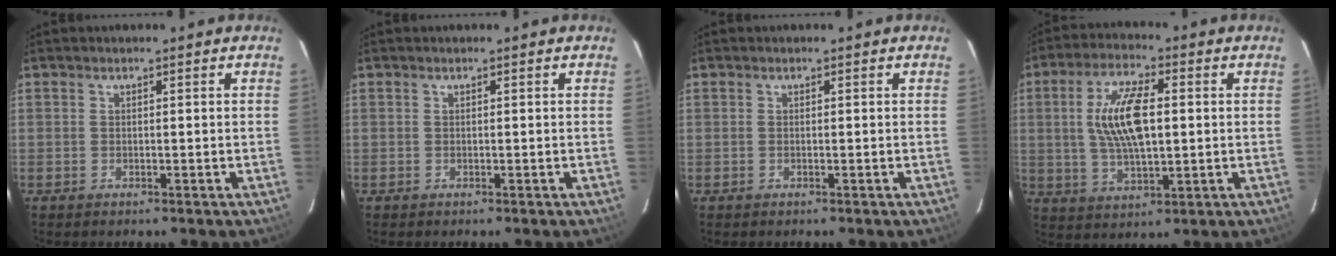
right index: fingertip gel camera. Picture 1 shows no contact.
{"total": 0.0}
{"total": 0.0}
{"total": 11.7, "force": [1.3, 4.8, 10.5], "torque": [-0.205, 0.008, 0.028]}